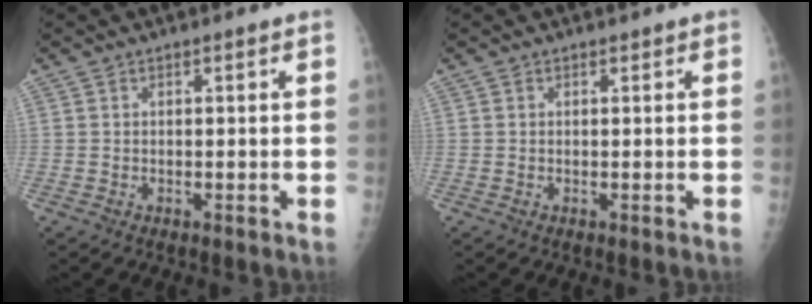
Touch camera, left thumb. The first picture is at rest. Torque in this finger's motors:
{"motor_torque": [-0.05, -0.03, -0.01, 0.01, 0.00]}